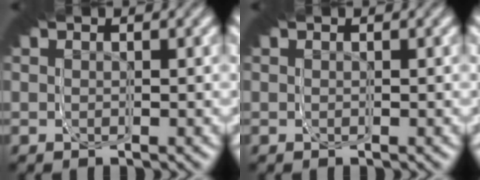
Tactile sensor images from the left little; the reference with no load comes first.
{"total": 0.0}